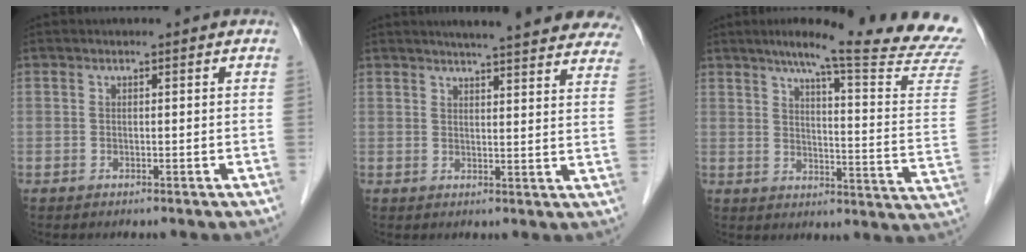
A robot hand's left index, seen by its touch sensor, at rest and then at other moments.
{"total": 21.5, "force": [19.2, 2.4, 9.3], "torque": [-0.116, -0.023, 0.215]}
{"total": 23.4, "force": [19.8, -1.1, 12.3], "torque": [-0.167, -0.074, 0.239]}